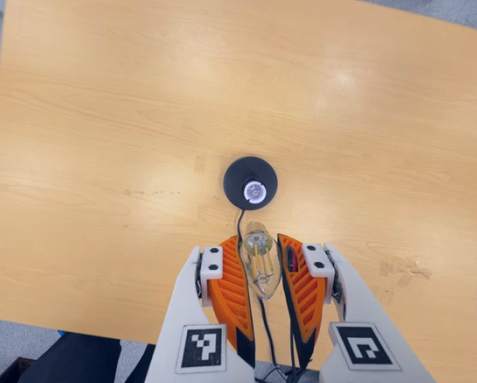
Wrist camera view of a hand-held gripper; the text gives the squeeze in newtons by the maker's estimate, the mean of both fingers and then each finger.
{"total": 19.0, "left": 22.4, "right": 15.7}